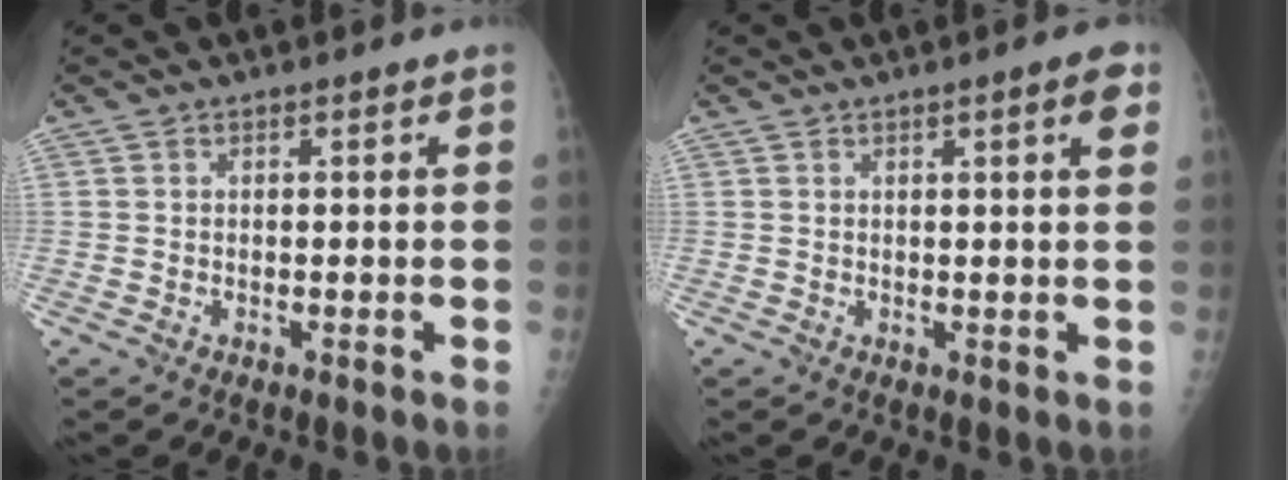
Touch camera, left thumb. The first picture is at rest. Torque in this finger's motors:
{"motor_torque": [-0.20, -0.24, -0.31, -0.14, 0.07]}